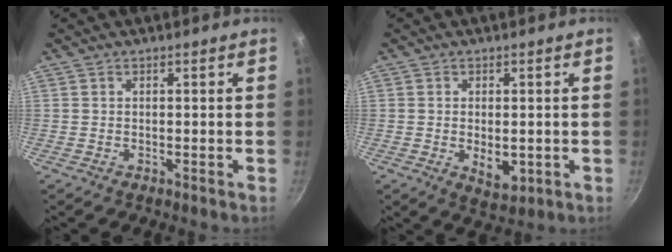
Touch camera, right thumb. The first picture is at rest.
{"total": 5.5, "force": [-0.9, 3.1, 4.4], "torque": [-0.062, -0.010, -0.006]}